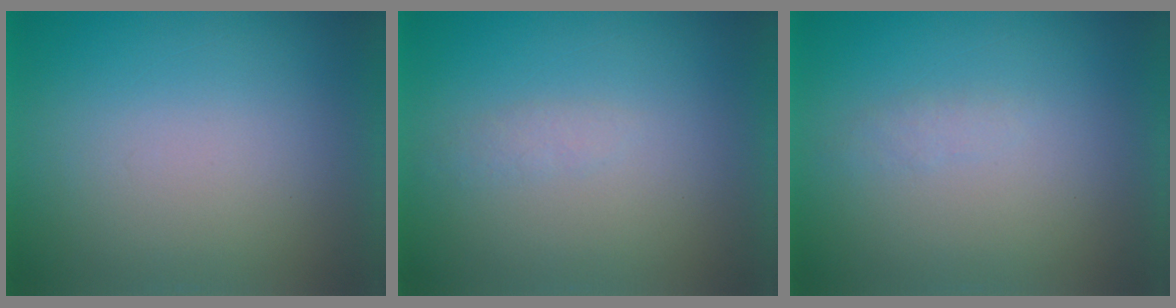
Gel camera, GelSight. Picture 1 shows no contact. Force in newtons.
{"total": 1.3}
{"total": 1.2}